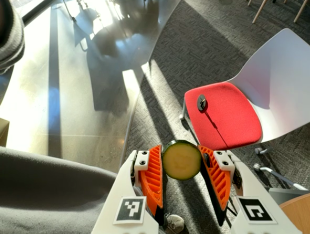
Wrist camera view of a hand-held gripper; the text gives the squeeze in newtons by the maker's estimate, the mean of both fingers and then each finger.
{"total": 7.9, "left": 7.9, "right": 7.9}